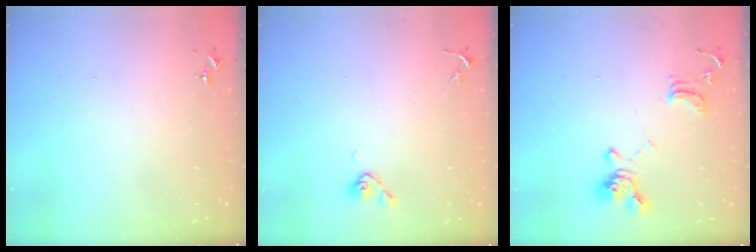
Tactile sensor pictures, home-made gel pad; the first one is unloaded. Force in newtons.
{"total": 5.9, "press": 5.4, "slide": 2.4}
{"total": 14.3, "press": 14.2, "slide": 1.5}